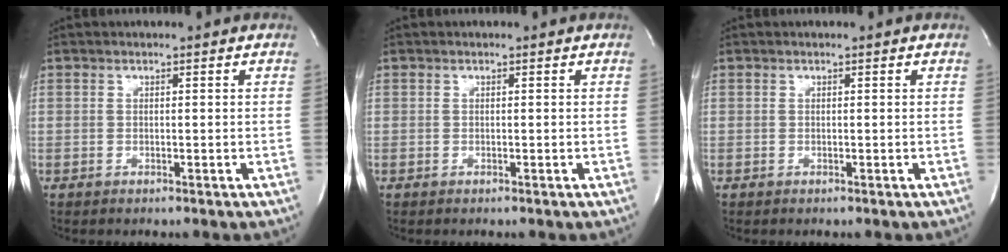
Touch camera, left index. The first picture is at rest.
{"total": 0.0}
{"total": 0.0}